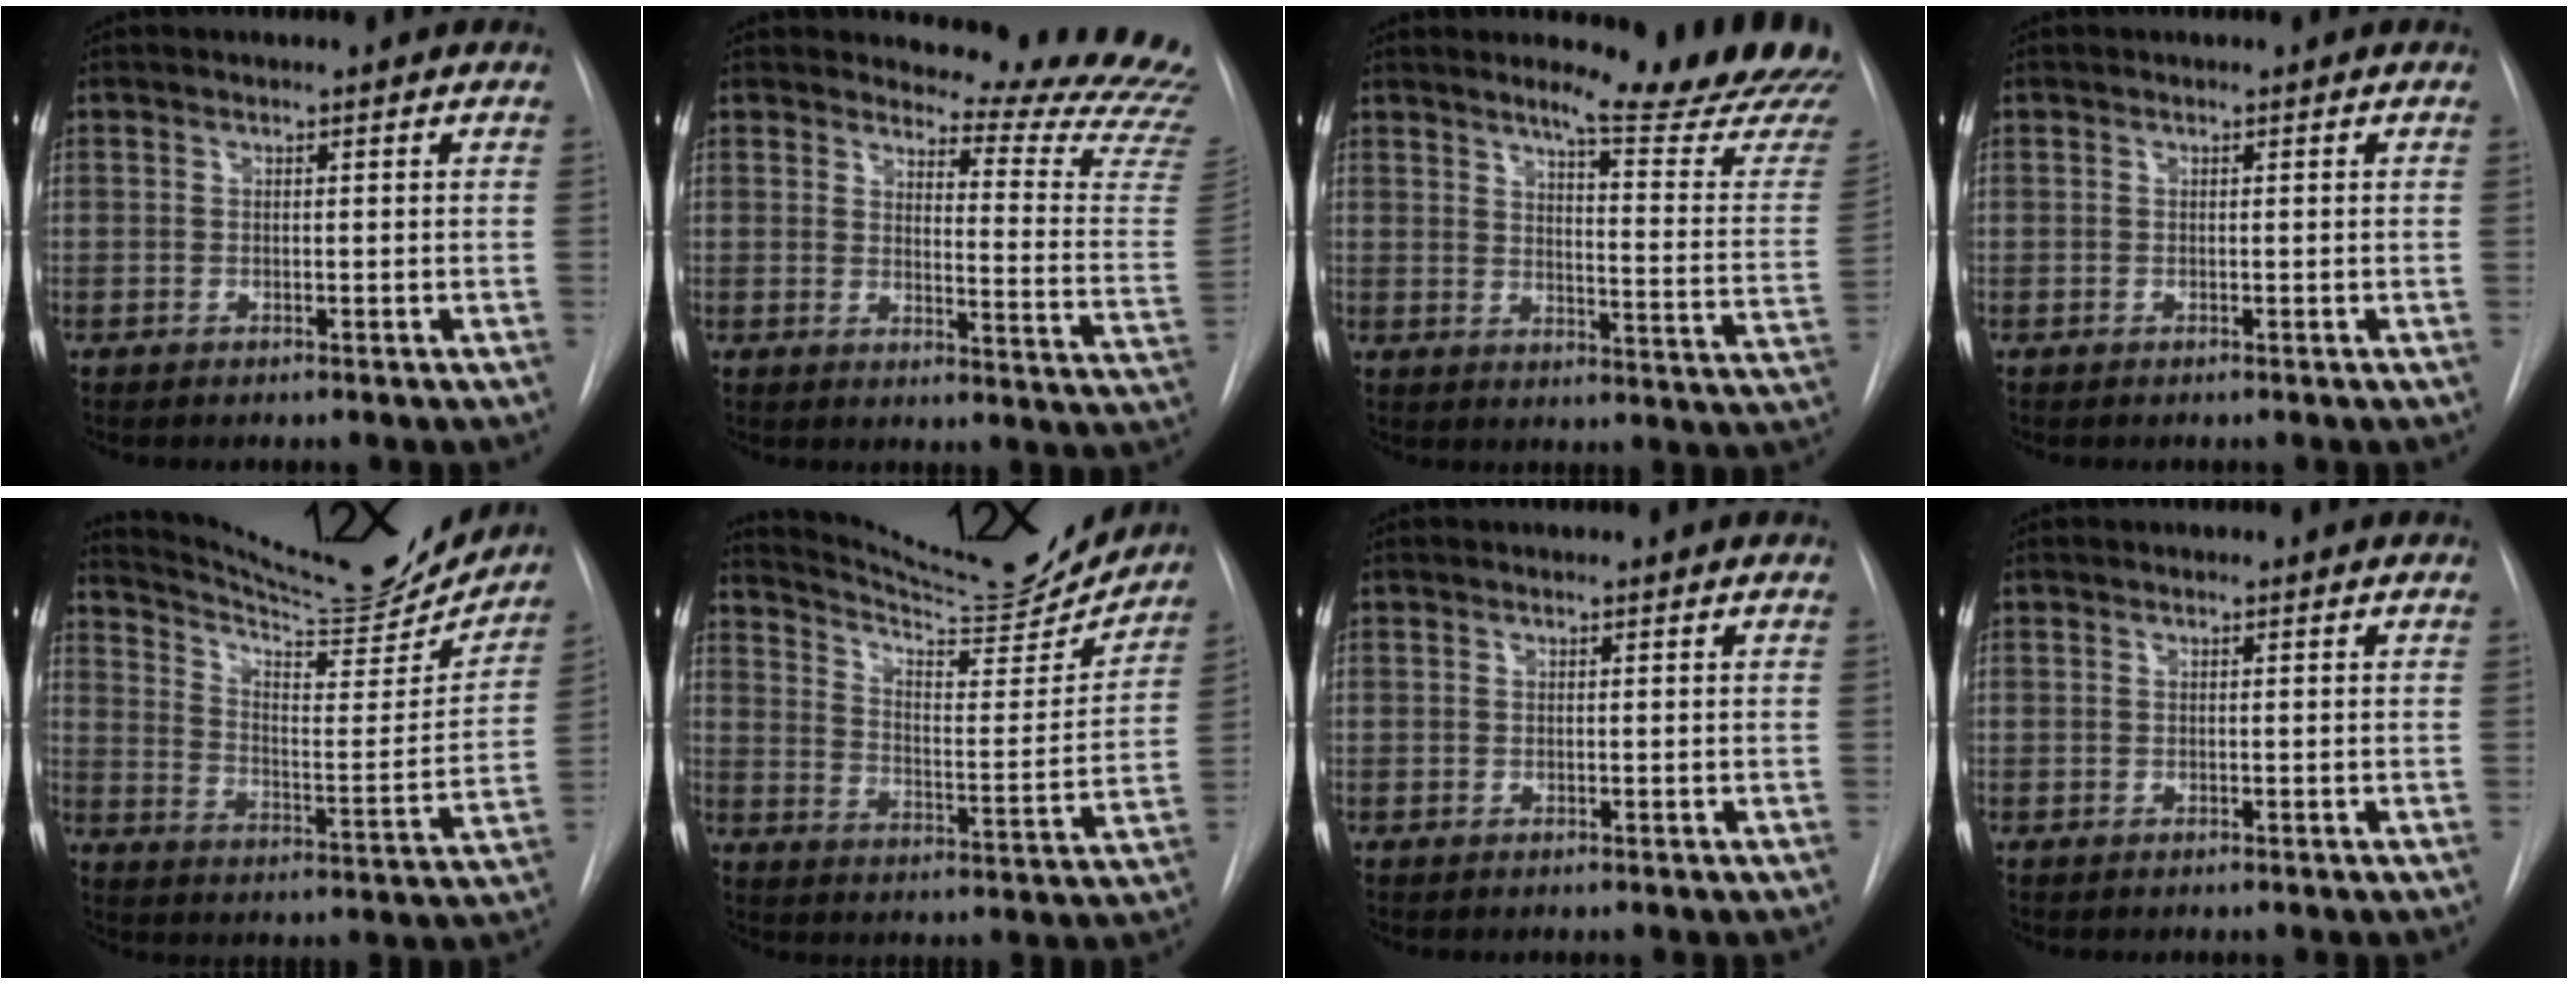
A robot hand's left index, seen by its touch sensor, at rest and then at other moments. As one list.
[{"total": 17.6, "force": [17.3, 0.8, 3.0], "torque": [-0.021, -0.161, 0.175]}, {"total": 17.8, "force": [16.5, -1.1, 6.5], "torque": [-0.091, -0.134, 0.190]}, {"total": 0.0}, {"total": 21.9, "force": [20.5, 2.2, 7.2], "torque": [-0.121, -0.055, 0.289]}, {"total": 19.2, "force": [18.4, 1.4, 5.2], "torque": [-0.090, -0.058, 0.258]}, {"total": 0.0}, {"total": 0.0}]